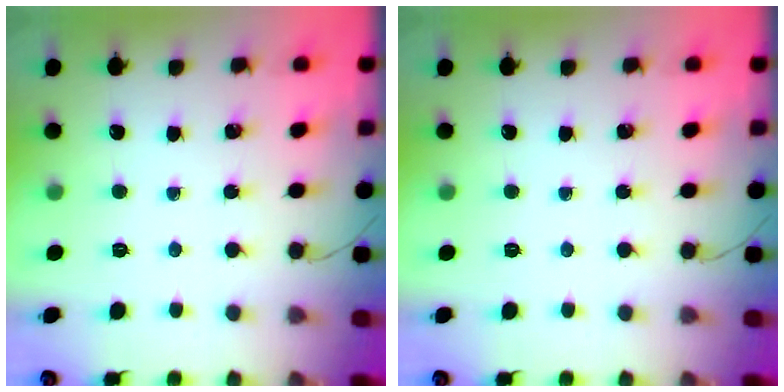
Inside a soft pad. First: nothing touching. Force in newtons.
{"total": 0.0}